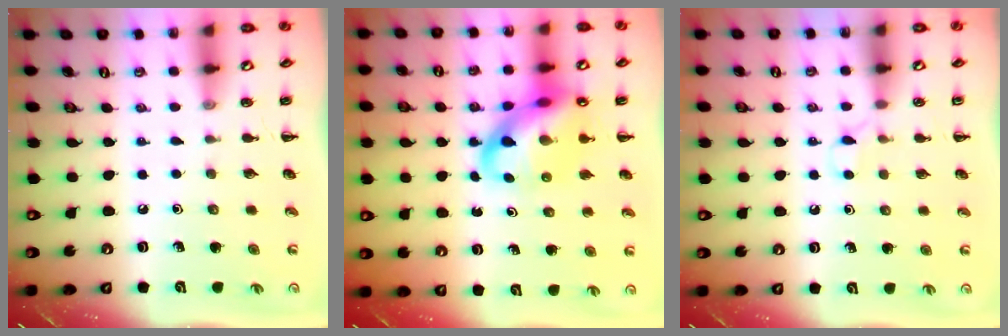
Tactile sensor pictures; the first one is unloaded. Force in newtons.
{"total": 14.7, "press": 14.2, "slide": 3.6}
{"total": 3.5, "press": 3.3, "slide": 1.1}